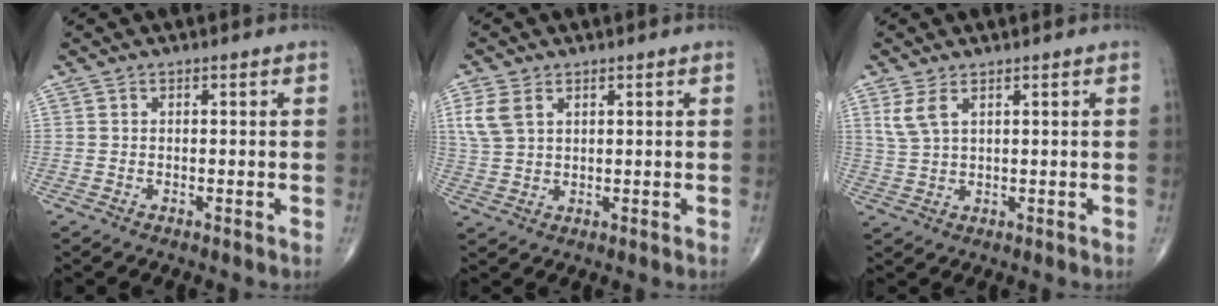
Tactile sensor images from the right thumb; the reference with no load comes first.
{"total": 5.4, "force": [2.3, 3.3, 3.5], "torque": [-0.078, 0.000, 0.054]}
{"total": 3.9, "force": [2.0, 1.6, 2.9], "torque": [-0.068, 0.000, 0.051]}